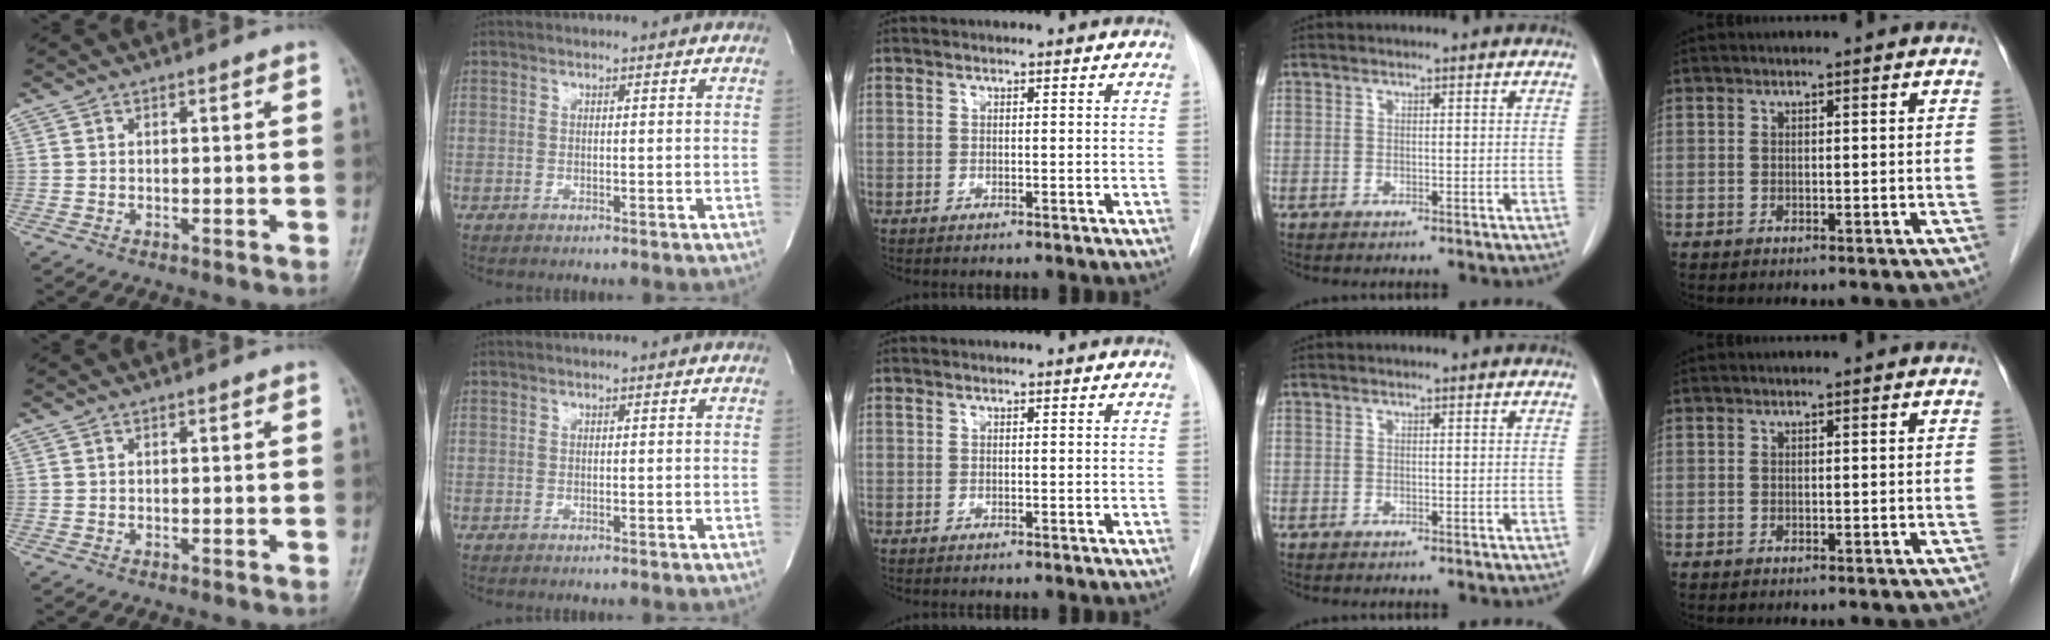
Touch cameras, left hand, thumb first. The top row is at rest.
{}